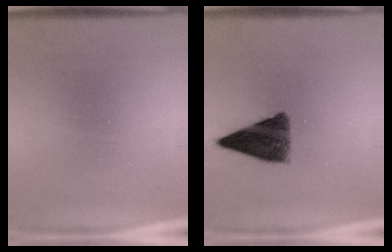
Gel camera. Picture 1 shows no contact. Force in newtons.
{"total": 8.4}